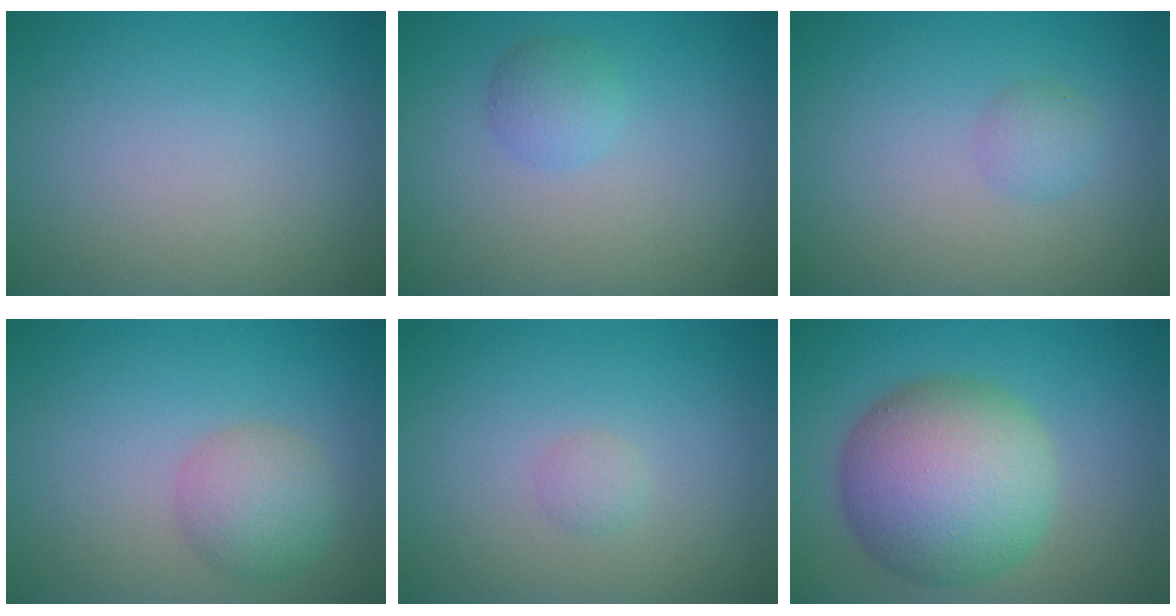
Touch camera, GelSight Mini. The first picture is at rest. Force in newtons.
{"total": 1.7, "press": 1.7, "slide": 0.1}
{"total": 1.3, "press": 1.3, "slide": 0.1}
{"total": 3.4, "press": 3.4, "slide": 0.1}
{"total": 0.9, "press": 0.9, "slide": 0.0}
{"total": 10.5, "press": 10.5, "slide": 0.3}